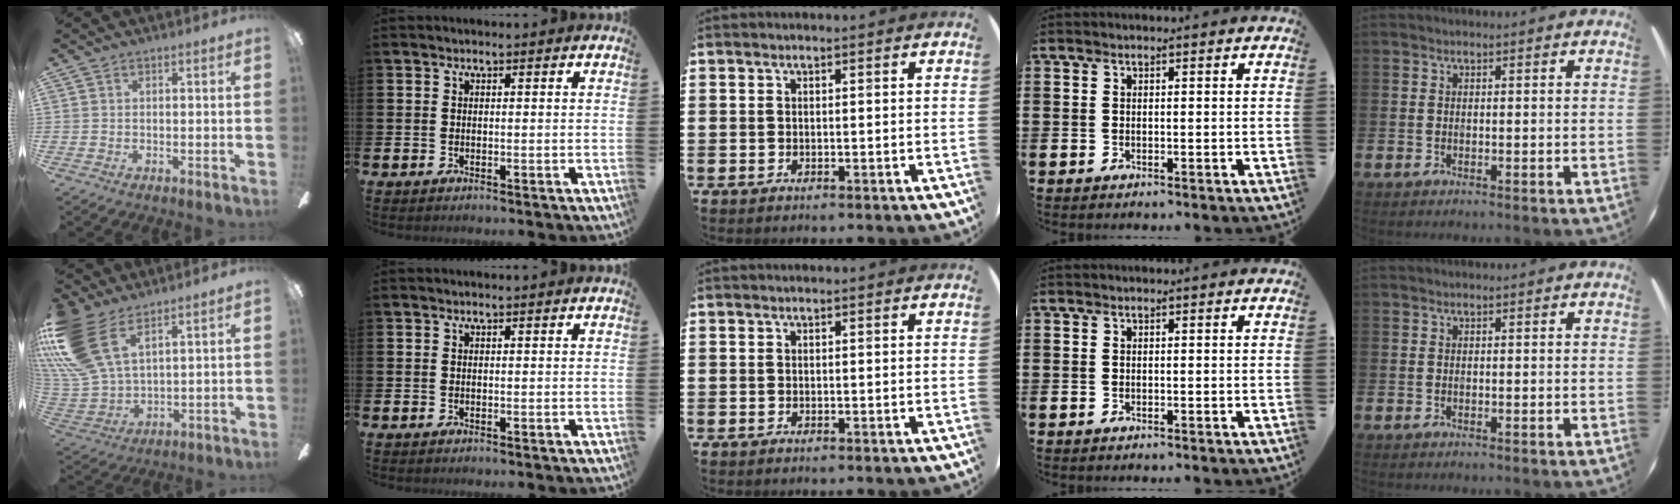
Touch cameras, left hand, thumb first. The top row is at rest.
{"thumb": {"total": 19.4, "force": [11.2, 10.0, 12.3], "torque": [-0.293, -0.051, 0.209]}}